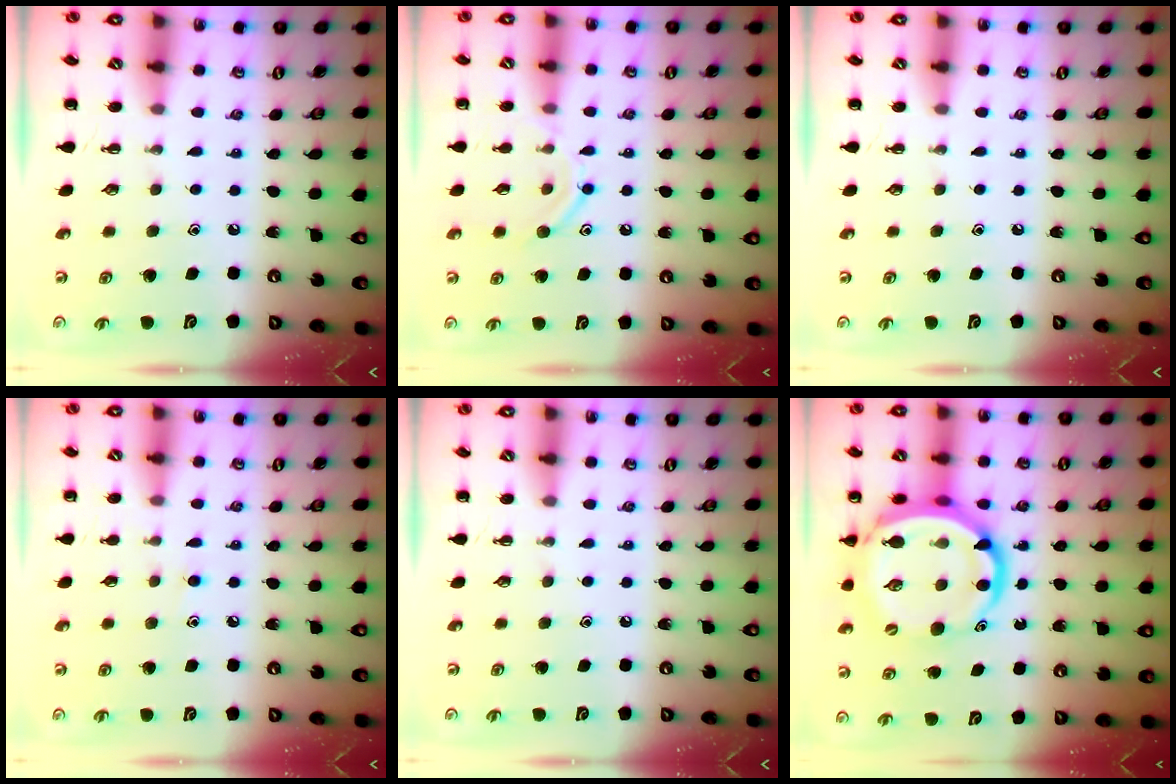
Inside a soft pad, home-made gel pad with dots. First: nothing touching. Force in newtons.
{"total": 9.4, "press": 9.4, "slide": 1.2}
{"total": 0.0}
{"total": 6.2, "press": 5.7, "slide": 2.4}
{"total": 0.0}
{"total": 17.1, "press": 16.4, "slide": 4.6}